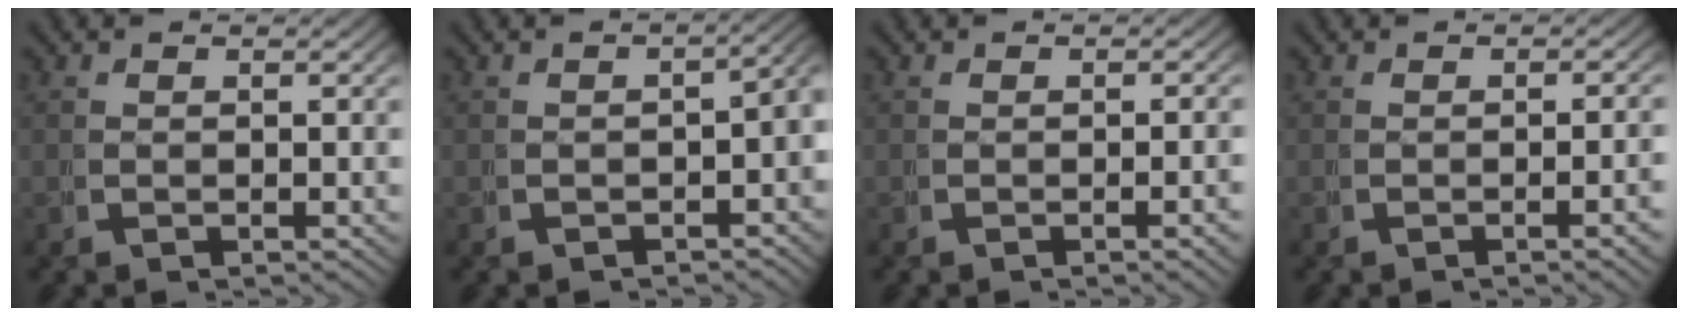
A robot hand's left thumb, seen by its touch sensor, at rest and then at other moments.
{"total": 3.7, "force": [-1.5, 1.8, 2.8], "torque": [-0.033, -0.008, -0.016]}
{"total": 1.4, "force": [-0.5, 0.0, 1.3], "torque": [-0.022, 0.007, -0.009]}
{"total": 2.1, "force": [-0.7, 0.1, 1.9], "torque": [-0.029, 0.008, -0.013]}